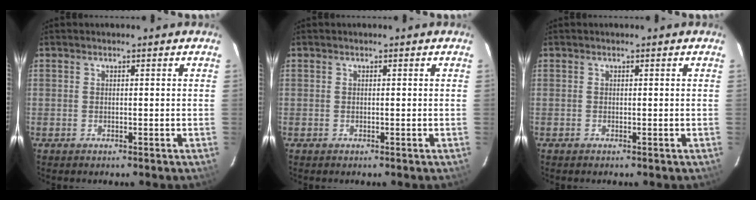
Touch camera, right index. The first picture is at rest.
{"total": 0.0}
{"total": 0.0}